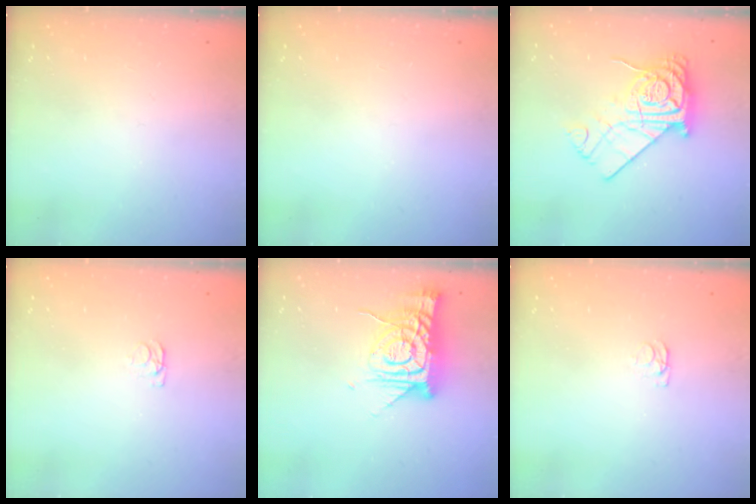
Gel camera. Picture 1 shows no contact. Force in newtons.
{"total": 0.0}
{"total": 18.7, "press": 18.7, "slide": 1.0}
{"total": 1.2, "press": 1.1, "slide": 0.3}
{"total": 12.7, "press": 12.7, "slide": 1.2}
{"total": 1.2, "press": 1.1, "slide": 0.3}